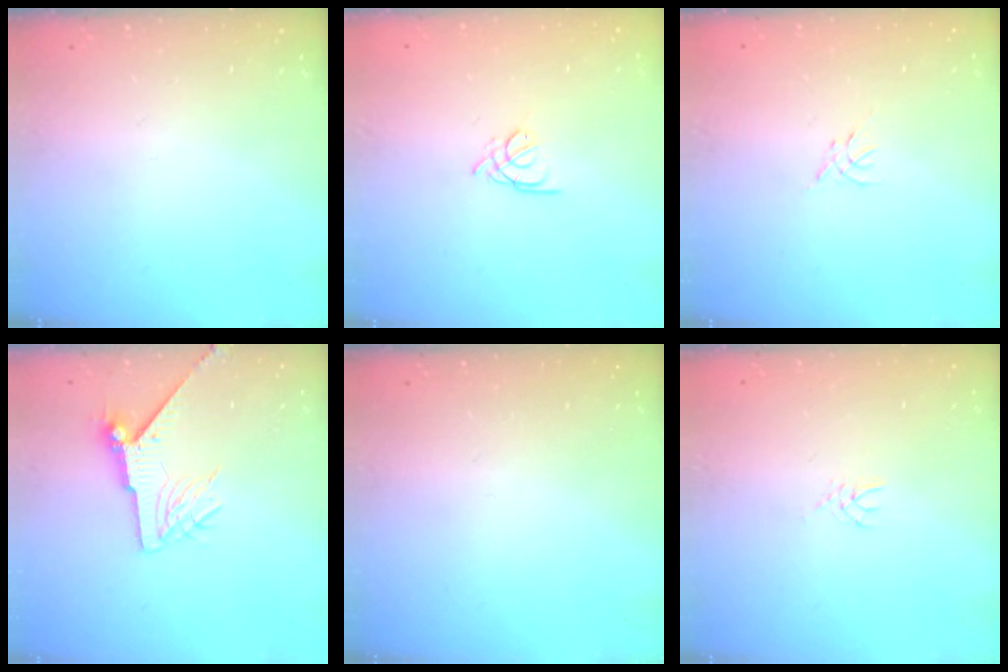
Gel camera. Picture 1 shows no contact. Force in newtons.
{"total": 2.7, "press": 2.6, "slide": 0.5}
{"total": 0.0}
{"total": 8.0, "press": 8.0, "slide": 0.1}
{"total": 0.0}
{"total": 2.5, "press": 2.4, "slide": 0.4}